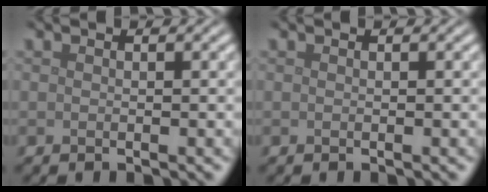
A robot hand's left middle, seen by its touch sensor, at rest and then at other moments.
{"total": 0.0}